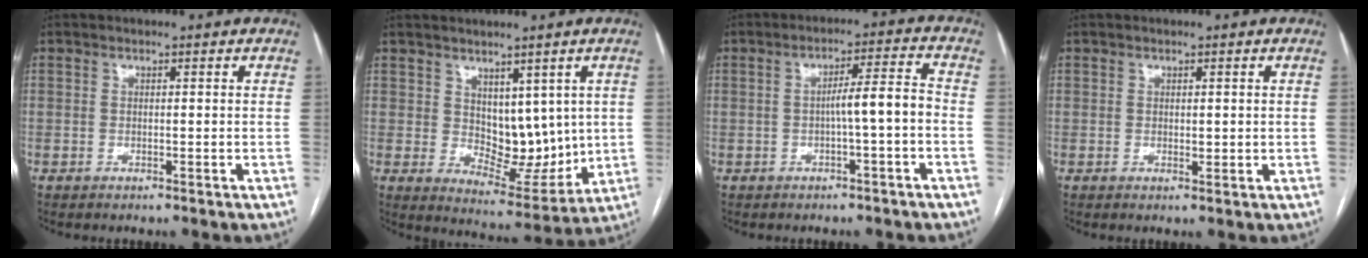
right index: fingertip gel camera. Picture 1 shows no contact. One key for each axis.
{"total": 8.8, "fx": 2.3, "fy": 5.5, "fz": 6.5, "tx": -0.089, "ty": -0.007, "tz": 0.060}
{"total": 5.4, "fx": -1.2, "fy": 0.0, "fz": 5.2, "tx": -0.079, "ty": 0.017, "tz": -0.016}
{"total": 1.3, "fx": 0.3, "fy": 0.7, "fz": 1.0, "tx": -0.013, "ty": -0.005, "tz": 0.005}